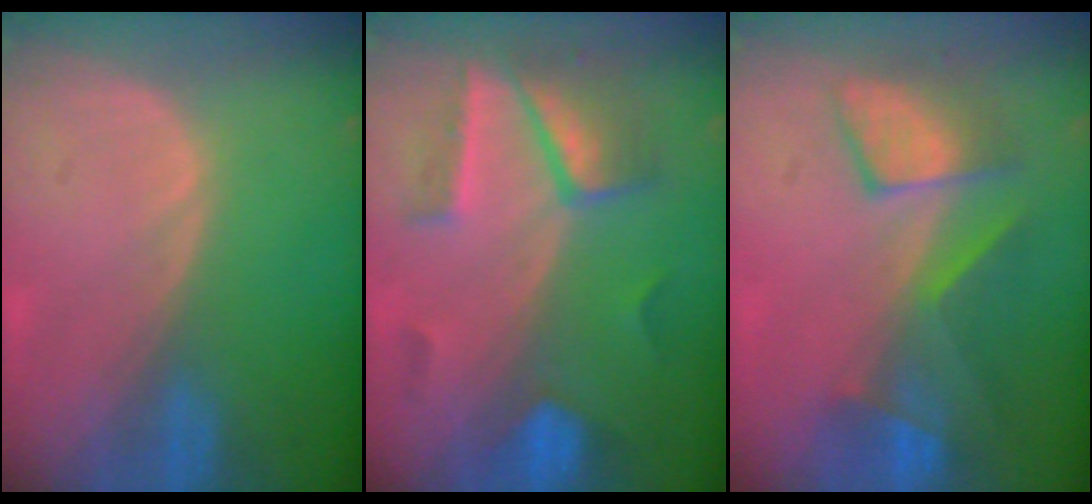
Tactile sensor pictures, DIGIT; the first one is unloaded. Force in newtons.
{"total": 7.3, "press": 7.2, "slide": 0.7}
{"total": 8.0, "press": 7.8, "slide": 1.8}